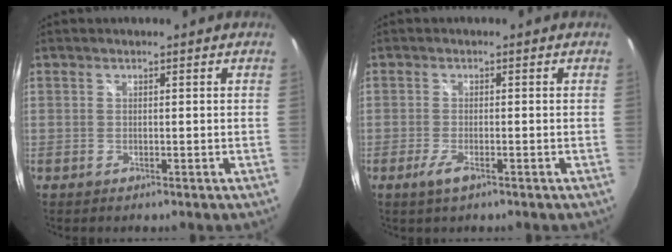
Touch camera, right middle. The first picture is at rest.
{"total": 2.8, "force": [-1.7, 0.7, 2.1], "torque": [-0.048, -0.008, -0.033]}